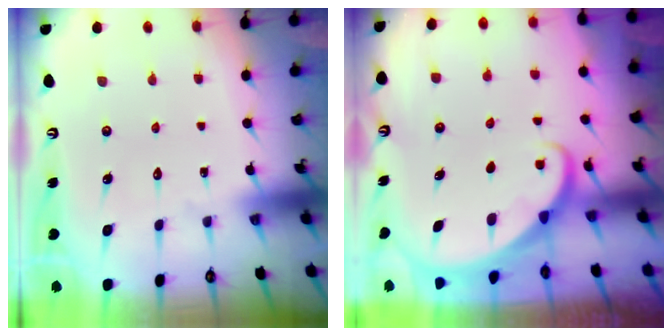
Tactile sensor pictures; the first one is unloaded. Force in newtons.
{"total": 2.0, "press": 2.0, "slide": 0.3}